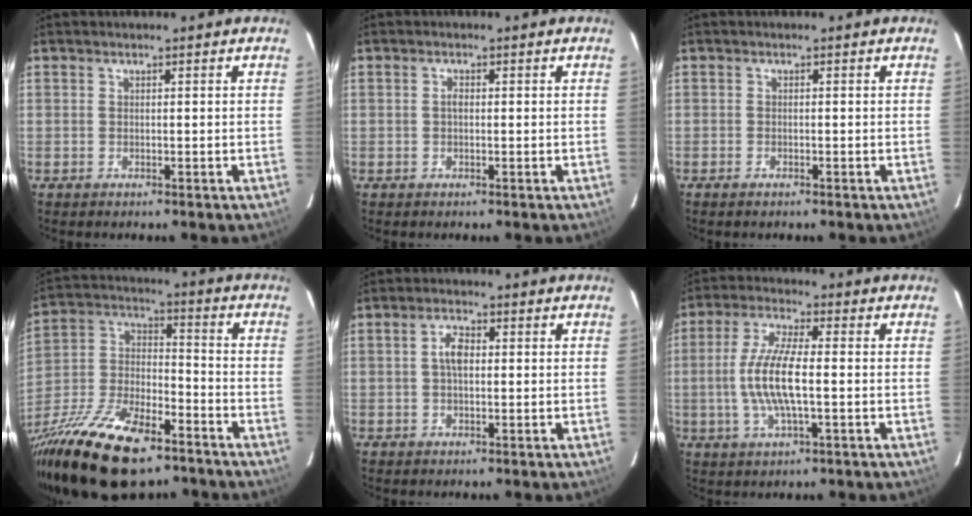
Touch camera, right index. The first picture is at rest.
{"total": 1.0, "force": [0.0, 0.6, 0.8], "torque": [-0.013, 0.005, -0.002]}
{"total": 1.0, "force": [-0.8, 0.3, 0.4], "torque": [-0.010, -0.002, -0.017]}
{"total": 26.4, "force": [-16.7, 11.5, 17.0], "torque": [-0.358, -0.026, -0.282]}
{"total": 3.4, "force": [0.2, 1.8, 2.9], "torque": [-0.056, 0.010, 0.005]}
{"total": 10.5, "force": [-1.1, 2.6, 10.1], "torque": [-0.207, 0.000, -0.024]}